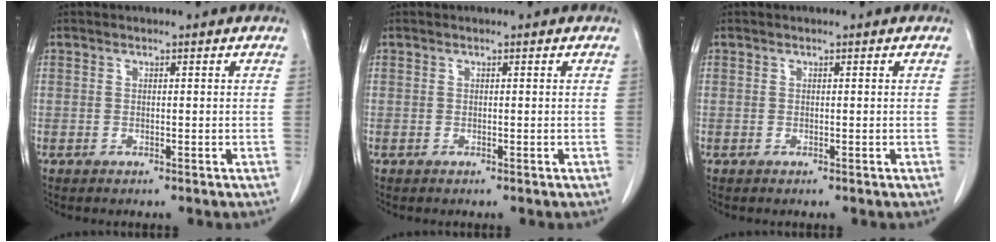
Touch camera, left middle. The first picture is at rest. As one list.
[{"total": 0.0}, {"total": 0.0}]